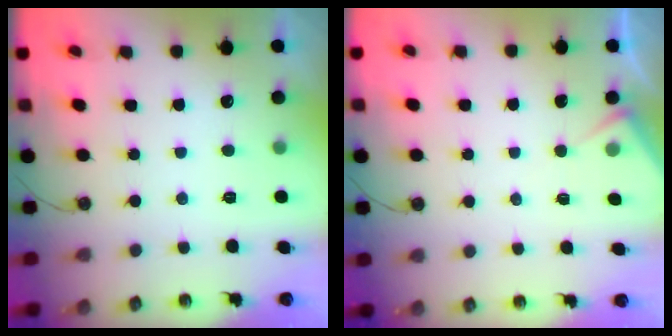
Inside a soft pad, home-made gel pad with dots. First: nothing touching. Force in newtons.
{"total": 5.1, "press": 5.1, "slide": 0.5}